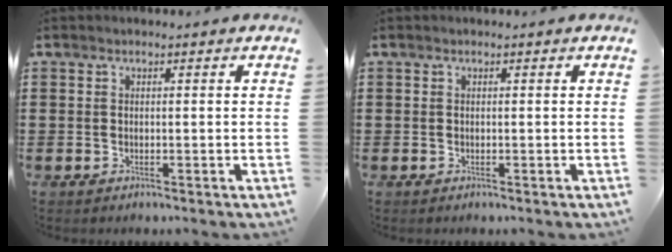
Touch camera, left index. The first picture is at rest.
{"total": 0.0}